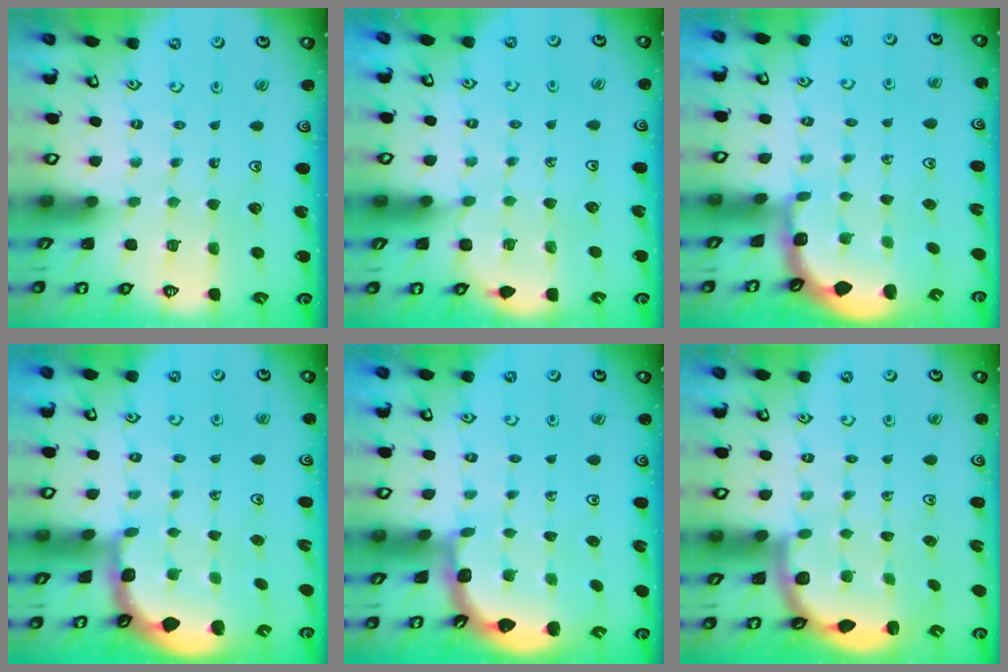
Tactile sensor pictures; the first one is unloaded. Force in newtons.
{"total": 4.4, "press": 3.9, "slide": 1.9}
{"total": 1.7, "press": 1.6, "slide": 0.5}
{"total": 1.8, "press": 1.7, "slide": 0.5}
{"total": 2.0, "press": 2.0, "slide": 0.2}
{"total": 3.1, "press": 3.0, "slide": 0.8}